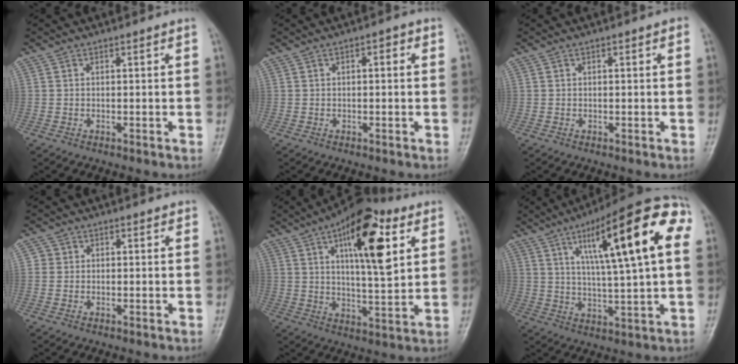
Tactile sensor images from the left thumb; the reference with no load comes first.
{"total": 1.6, "force": [0.4, 0.7, 1.4], "torque": [-0.012, 0.005, -0.002]}
{"total": 0.9, "force": [0.2, 0.4, 0.8], "torque": [-0.008, 0.007, 0.000]}
{"total": 1.8, "force": [0.5, 1.7, -0.1], "torque": [0.017, 0.000, 0.000]}
{"total": 17.6, "force": [7.0, 6.6, 14.8], "torque": [-0.196, -0.019, 0.104]}
{"total": 22.5, "force": [7.0, 4.9, 20.8], "torque": [-0.292, 0.010, 0.100]}